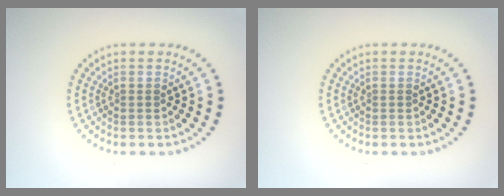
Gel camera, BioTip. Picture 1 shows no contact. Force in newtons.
{"total": 0.0}